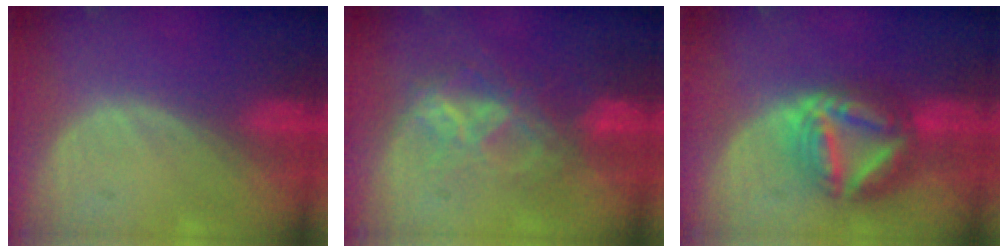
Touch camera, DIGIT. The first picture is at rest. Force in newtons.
{"total": 6.2, "press": 6.2, "slide": 0.8}
{"total": 9.0, "press": 9.0, "slide": 0.9}